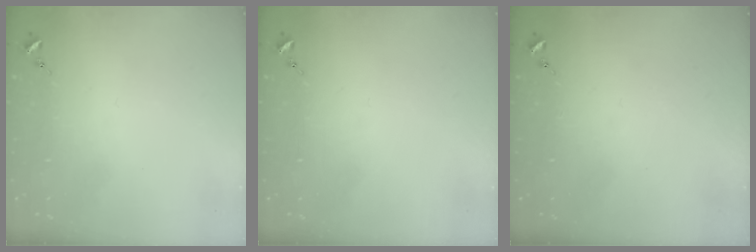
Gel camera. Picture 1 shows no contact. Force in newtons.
{"total": 0.0}
{"total": 0.0}